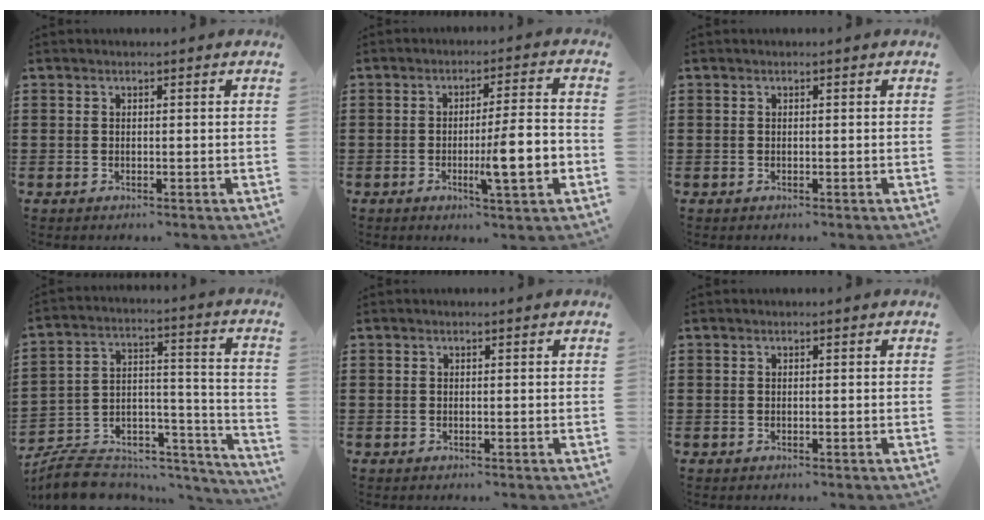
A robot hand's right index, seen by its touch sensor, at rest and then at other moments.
{"total": 8.7, "force": [-2.4, 0.9, 8.3], "torque": [-0.126, -0.008, -0.040]}
{"total": 0.0}
{"total": 7.1, "force": [-6.3, 2.9, 1.7], "torque": [-0.035, 0.004, -0.120]}
{"total": 0.0}
{"total": 0.0}